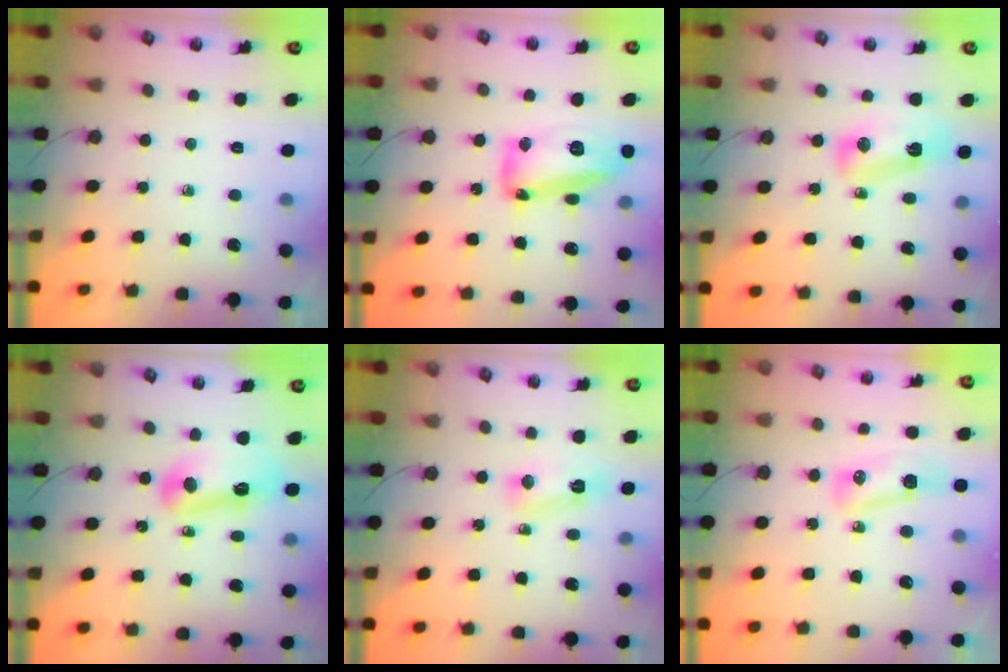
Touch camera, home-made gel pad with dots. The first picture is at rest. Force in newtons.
{"total": 15.6, "press": 15.4, "slide": 2.4}
{"total": 8.5, "press": 8.5, "slide": 0.7}
{"total": 13.8, "press": 13.7, "slide": 1.5}
{"total": 6.2, "press": 5.0, "slide": 3.7}
{"total": 8.3, "press": 8.2, "slide": 0.9}